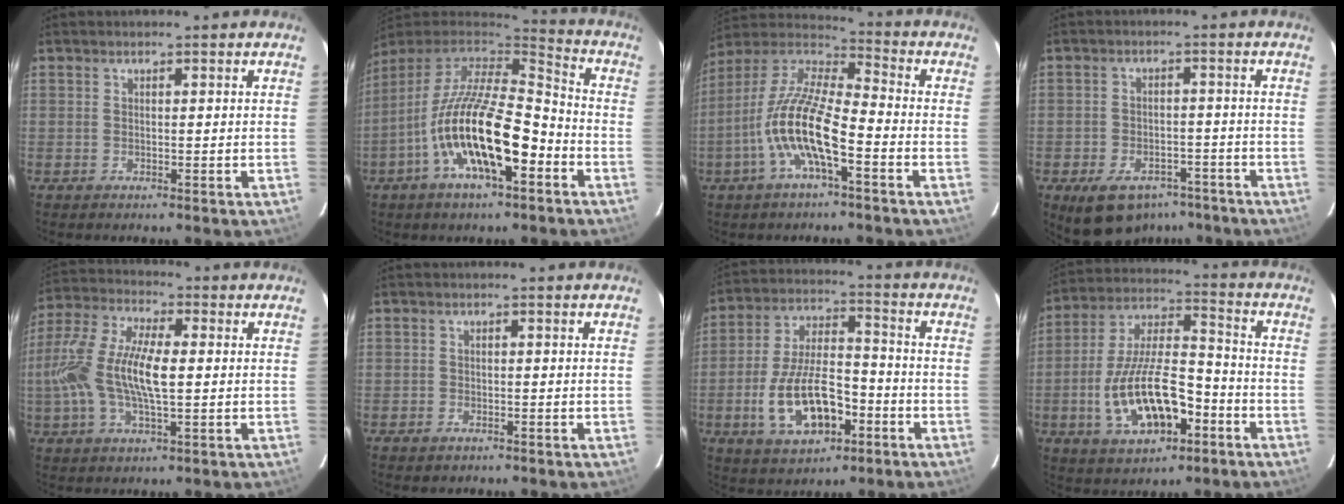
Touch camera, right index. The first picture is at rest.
{"total": 19.4, "force": [-7.3, 6.7, 16.8], "torque": [-0.310, -0.015, -0.136]}
{"total": 14.4, "force": [-5.5, 3.6, 12.8], "torque": [-0.258, -0.004, -0.112]}
{"total": 11.8, "force": [-7.8, 7.1, 5.2], "torque": [-0.111, 0.011, -0.098]}
{"total": 15.4, "force": [-0.6, 5.4, 14.4], "torque": [-0.298, 0.009, -0.017]}
{"total": 1.4, "force": [-0.9, 1.0, 0.3], "torque": [-0.007, 0.002, -0.011]}
{"total": 14.9, "force": [-5.5, 7.2, 11.8], "torque": [-0.238, 0.005, -0.083]}
{"total": 17.3, "force": [-6.3, 7.6, 14.2], "torque": [-0.290, 0.002, -0.099]}